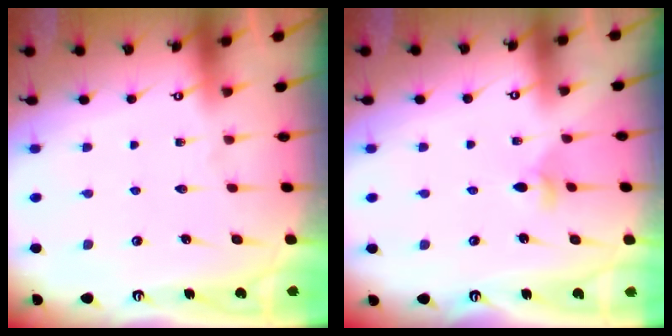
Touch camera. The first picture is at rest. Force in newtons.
{"total": 4.3, "press": 4.2, "slide": 0.6}